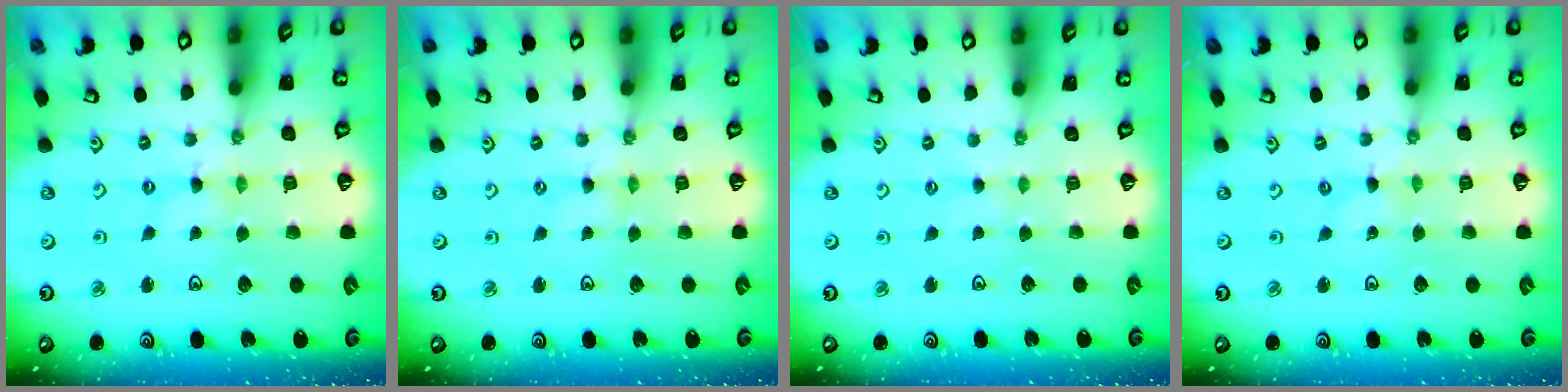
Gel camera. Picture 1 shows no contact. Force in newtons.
{"total": 1.3, "press": 1.3, "slide": 0.3}
{"total": 0.6, "press": 0.6, "slide": 0.2}
{"total": 0.0}